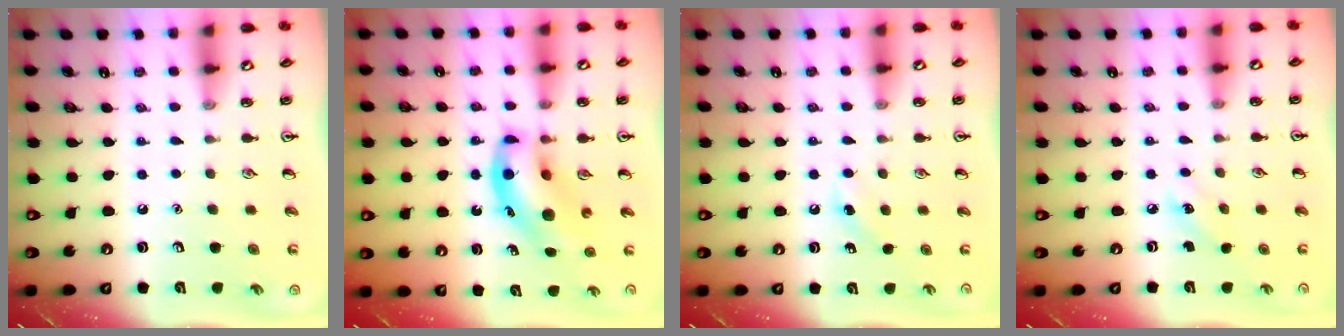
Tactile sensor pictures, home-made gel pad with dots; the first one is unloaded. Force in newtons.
{"total": 10.2, "press": 9.8, "slide": 2.7}
{"total": 4.5, "press": 4.2, "slide": 1.3}
{"total": 5.0, "press": 4.8, "slide": 1.3}